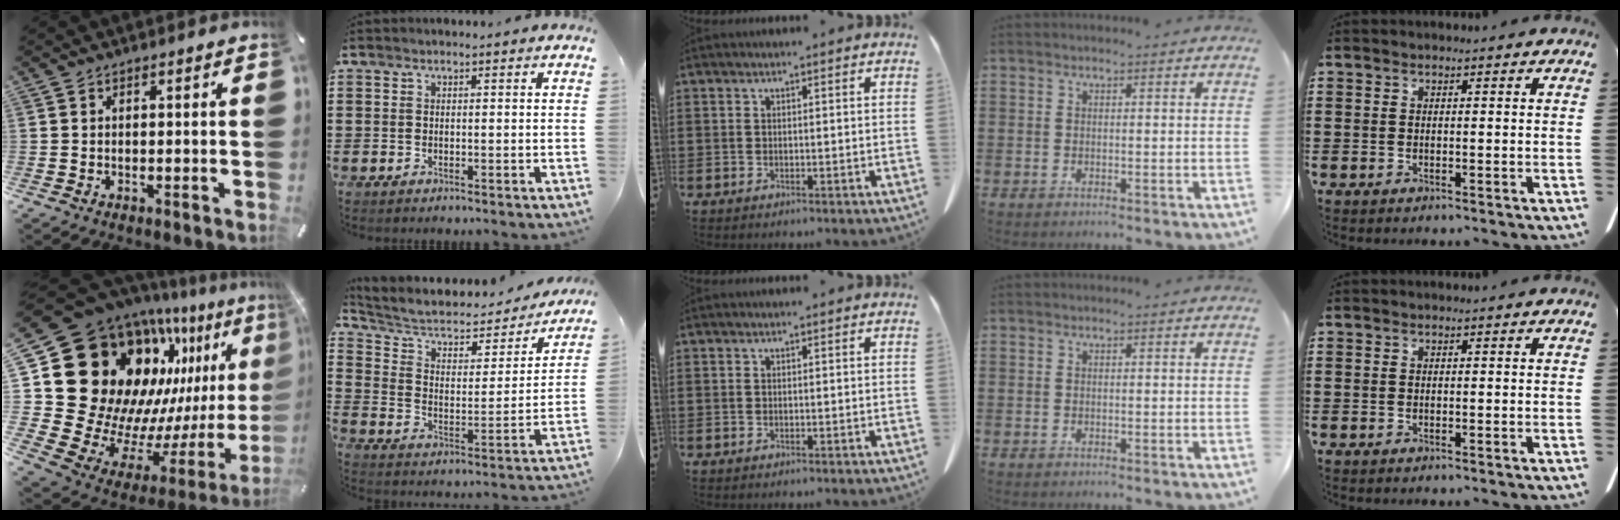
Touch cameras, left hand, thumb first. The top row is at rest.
{"thumb": {"total": 27.9, "force": [11.8, 20.3, 15.0], "torque": [-0.205, -0.169, 0.281]}, "index": {"total": 6.0, "force": [4.5, 2.7, 2.8], "torque": [-0.081, -0.027, 0.072]}}